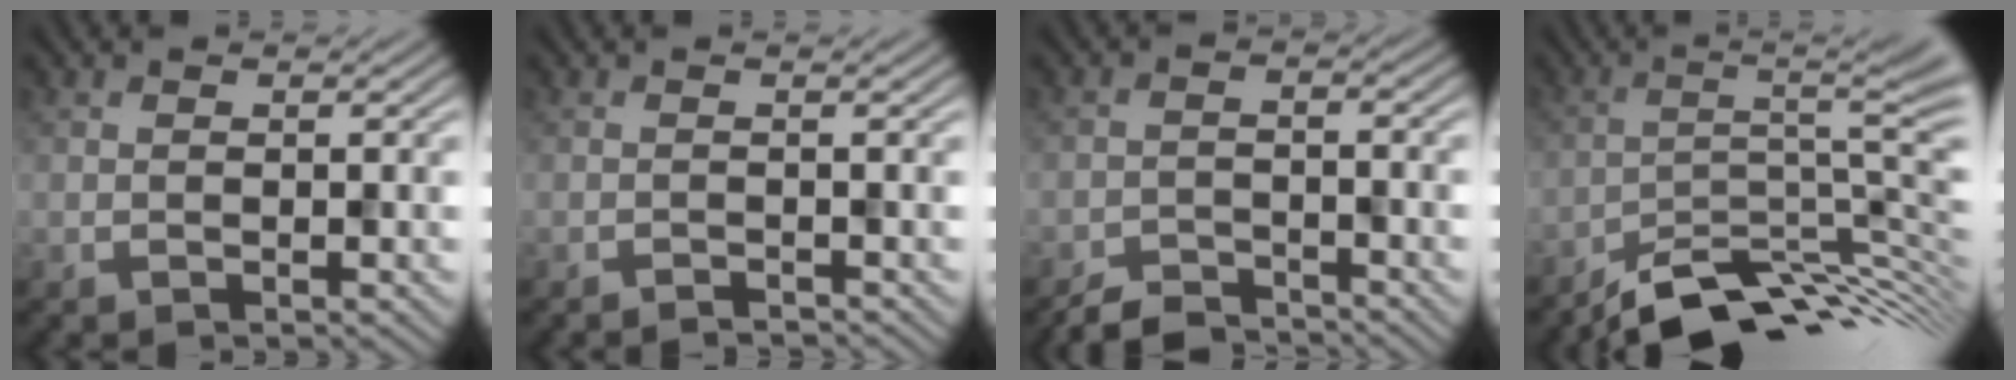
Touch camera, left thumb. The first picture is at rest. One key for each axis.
{"total": 1.1, "fx": -0.9, "fy": 0.1, "fz": 0.6, "tx": -0.004, "ty": -0.001, "tz": -0.017}
{"total": 4.4, "fx": -4.0, "fy": 1.1, "fz": 1.2, "tx": -0.022, "ty": -0.002, "tz": -0.080}
{"total": 11.5, "fx": -7.2, "fy": 2.3, "fz": 8.7, "tx": -0.122, "ty": 0.005, "tz": -0.121}